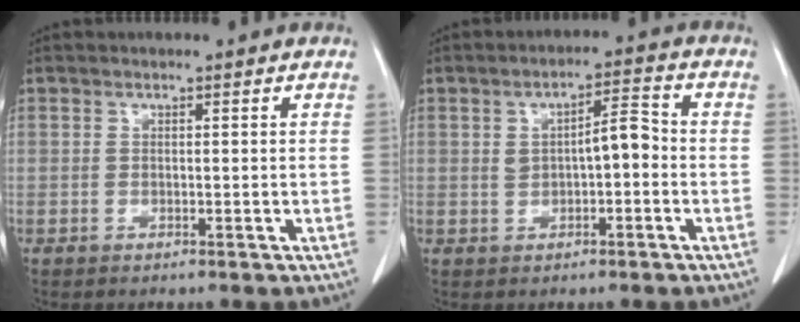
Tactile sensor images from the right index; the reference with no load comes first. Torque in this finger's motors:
{"motor_torque": [0.15, -0.02, 0.09, 0.03]}